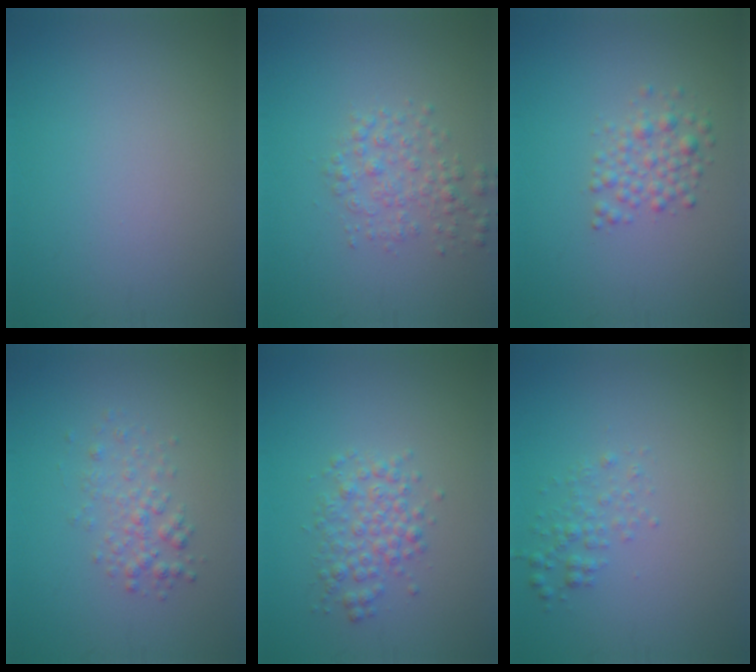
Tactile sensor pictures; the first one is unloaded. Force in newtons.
{"total": 2.5, "press": 2.5, "slide": 0.1}
{"total": 2.3, "press": 2.3, "slide": 0.0}
{"total": 2.0, "press": 2.0, "slide": 0.1}
{"total": 2.8, "press": 2.8, "slide": 0.0}
{"total": 1.5, "press": 1.5, "slide": 0.0}